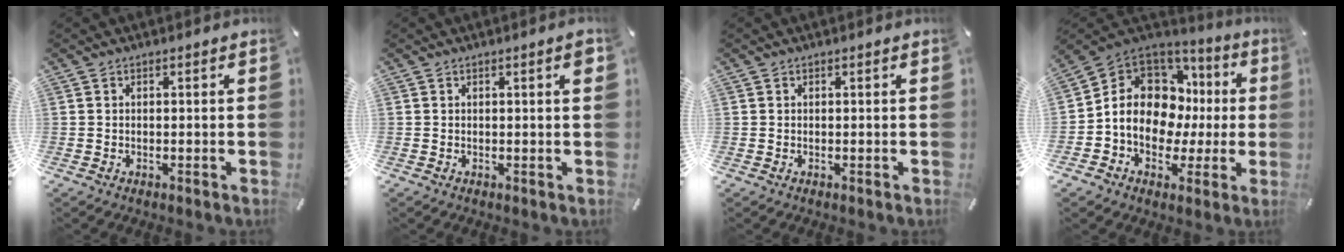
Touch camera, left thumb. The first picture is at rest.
{"total": 1.7, "force": [0.5, 0.2, 1.7], "torque": [-0.025, -0.002, 0.006]}
{"total": 0.0}
{"total": 13.4, "force": [0.4, 11.1, 7.4], "torque": [-0.146, -0.021, 0.011]}